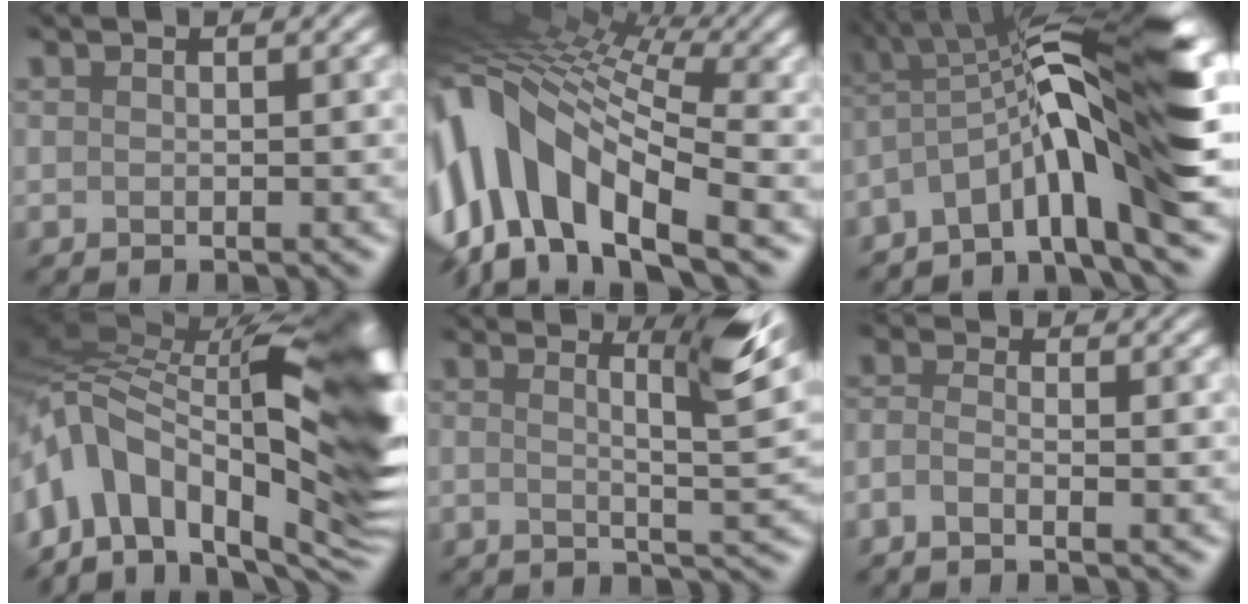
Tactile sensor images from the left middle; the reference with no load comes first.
{"total": 14.5, "force": [-0.4, 8.0, 12.1], "torque": [-0.256, 0.013, 0.003]}
{"total": 11.6, "force": [-2.4, 1.7, 11.2], "torque": [-0.176, 0.019, -0.033]}
{"total": 17.2, "force": [0.2, 9.2, 14.5], "torque": [-0.246, 0.010, 0.002]}
{"total": 5.2, "force": [1.5, 0.5, 4.9], "torque": [-0.070, 0.011, 0.024]}
{"total": 1.9, "force": [-1.8, 0.0, 0.5], "torque": [-0.027, -0.001, -0.037]}